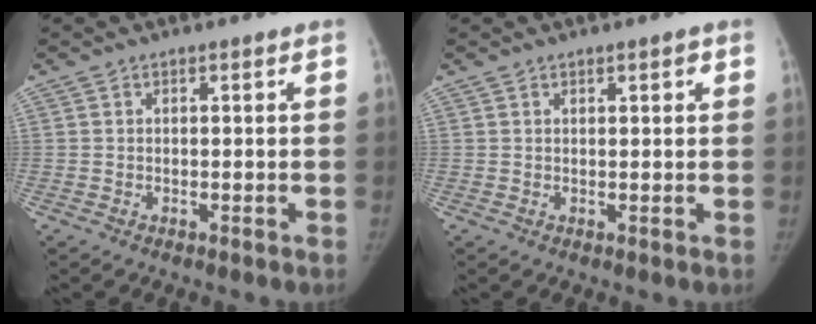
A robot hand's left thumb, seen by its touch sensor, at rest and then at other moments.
{"total": 1.4, "force": [0.8, 0.4, 1.0], "torque": [-0.012, -0.002, 0.011]}